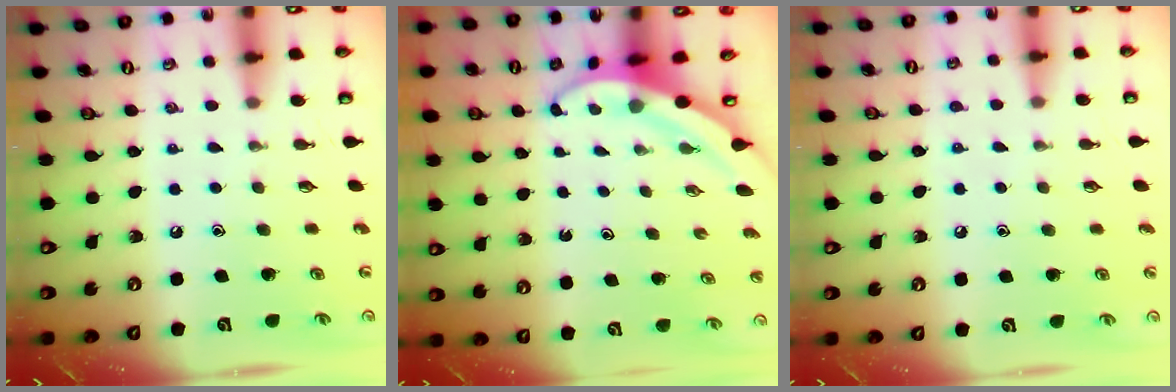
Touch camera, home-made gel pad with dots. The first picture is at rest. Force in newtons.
{"total": 3.3, "press": 3.3, "slide": 0.3}
{"total": 3.3, "press": 3.2, "slide": 0.7}